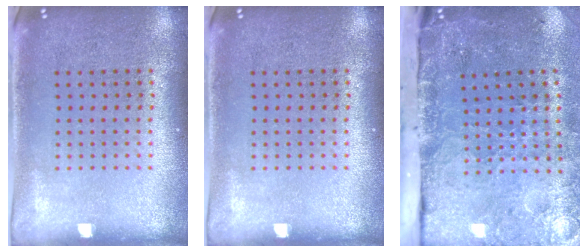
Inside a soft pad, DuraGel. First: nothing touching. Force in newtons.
{"total": 0.0}
{"total": 5.0, "press": 3.7, "slide": 3.4}